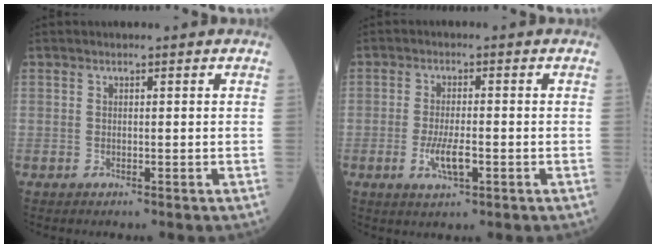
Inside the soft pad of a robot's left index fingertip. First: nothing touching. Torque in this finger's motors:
{"motor_torque": [0.83, 0.18, 0.40, 0.11]}